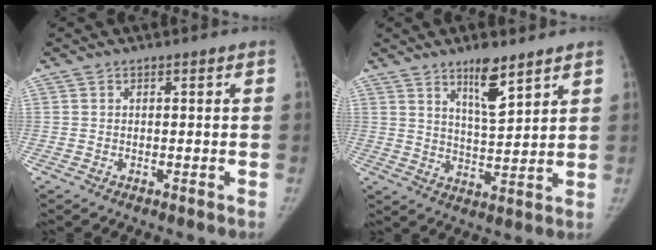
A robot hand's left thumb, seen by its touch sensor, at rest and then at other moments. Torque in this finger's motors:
{"motor_torque": [0.72, -0.41, 0.78, -0.76, 0.23]}